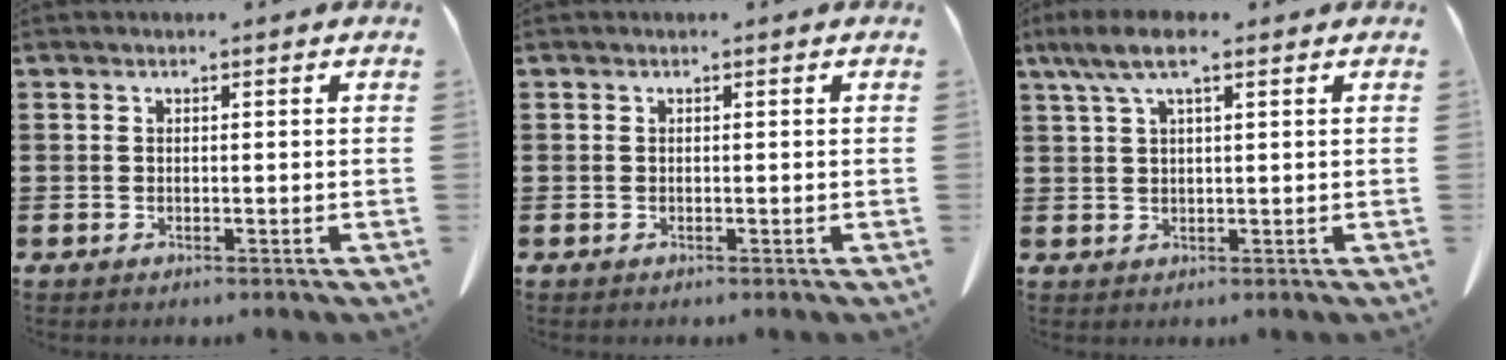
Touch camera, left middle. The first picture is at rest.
{"total": 0.0}
{"total": 5.5, "force": [2.9, 1.3, 4.4], "torque": [-0.092, 0.004, 0.051]}